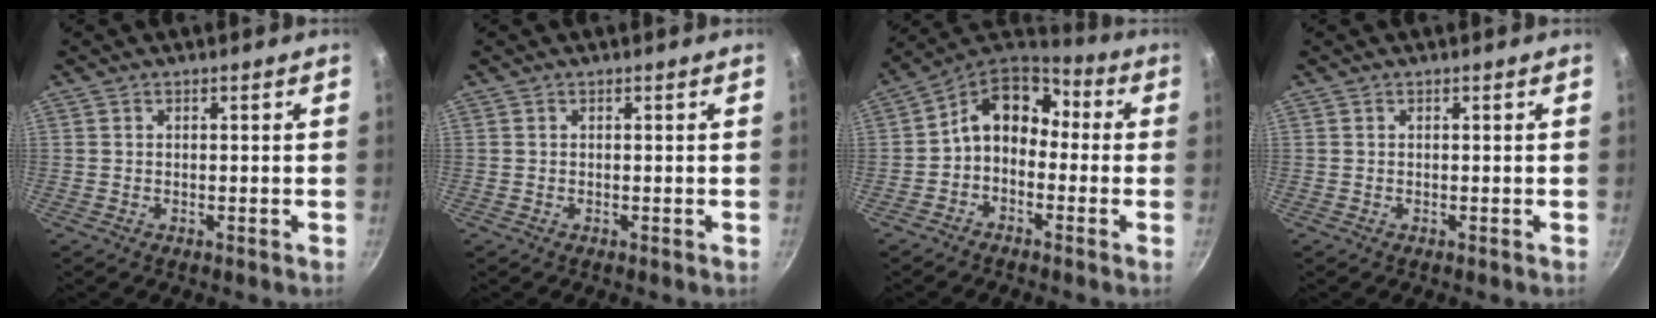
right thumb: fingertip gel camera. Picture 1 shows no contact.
{"total": 0.0}
{"total": 11.3, "force": [-1.1, 8.3, 7.6], "torque": [-0.088, 0.053, -0.039]}
{"total": 0.0}